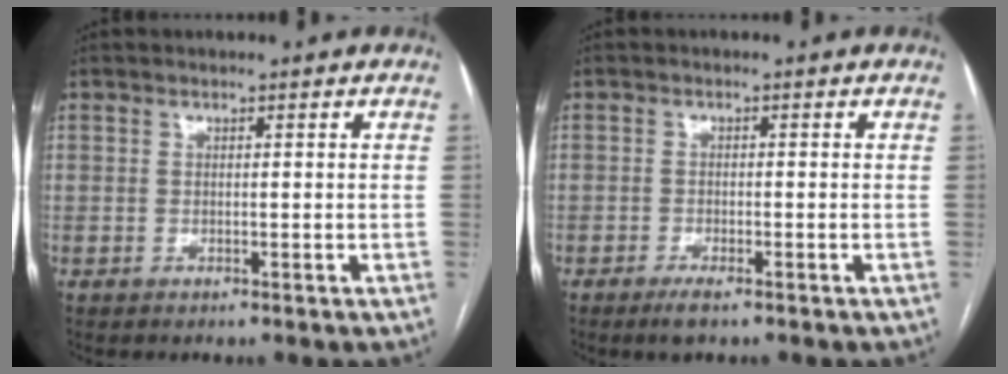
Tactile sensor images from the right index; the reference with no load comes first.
{"total": 2.3, "force": [-1.6, 0.4, 1.6], "torque": [-0.032, -0.004, -0.029]}